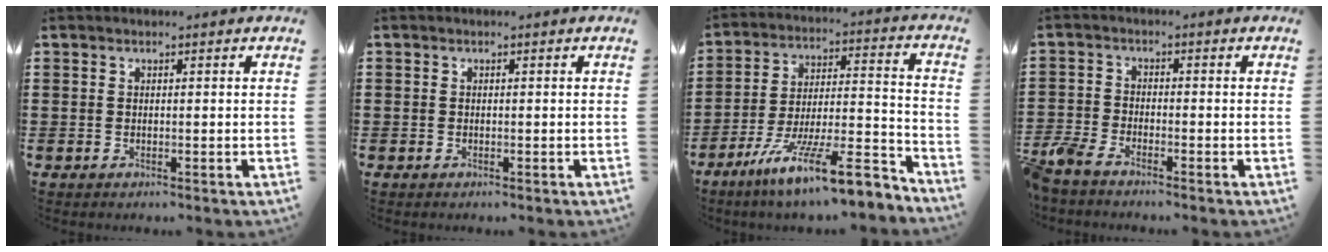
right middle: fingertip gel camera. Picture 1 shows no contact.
{"total": 0.6, "force": [-0.3, 0.5, 0.1], "torque": [-0.003, 0.002, -0.005]}
{"total": 13.7, "force": [-10.4, 1.5, 8.9], "torque": [-0.143, 0.024, -0.186]}
{"total": 3.6, "force": [-3.2, 0.7, 1.4], "torque": [-0.062, -0.014, -0.073]}